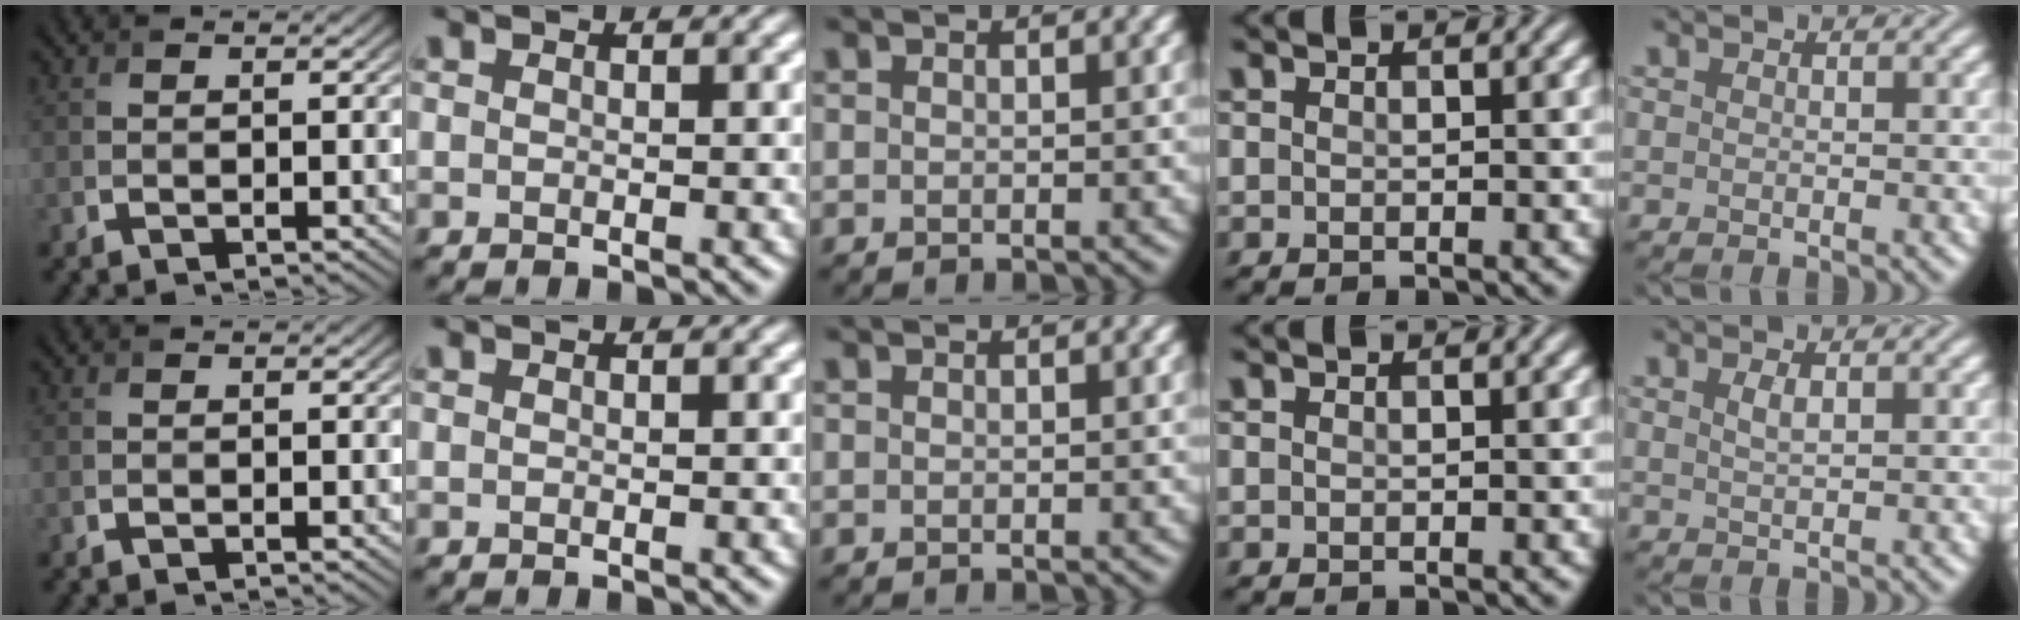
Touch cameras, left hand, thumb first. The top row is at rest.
{"thumb": {"total": 0.5, "force": [-0.4, 0.3, 0.2], "torque": [-0.004, -0.003, -0.006]}, "little": {"total": 1.0, "force": [0.5, 0.3, 0.9], "torque": [-0.018, 0.003, 0.010]}}